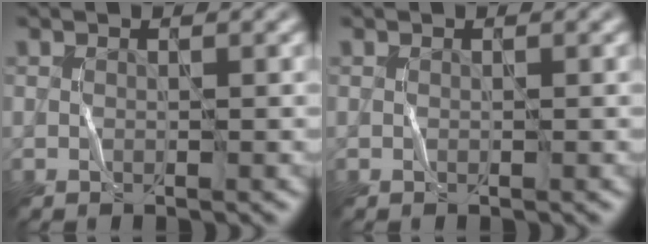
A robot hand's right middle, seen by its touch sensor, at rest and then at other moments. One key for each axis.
{"total": 0.0}